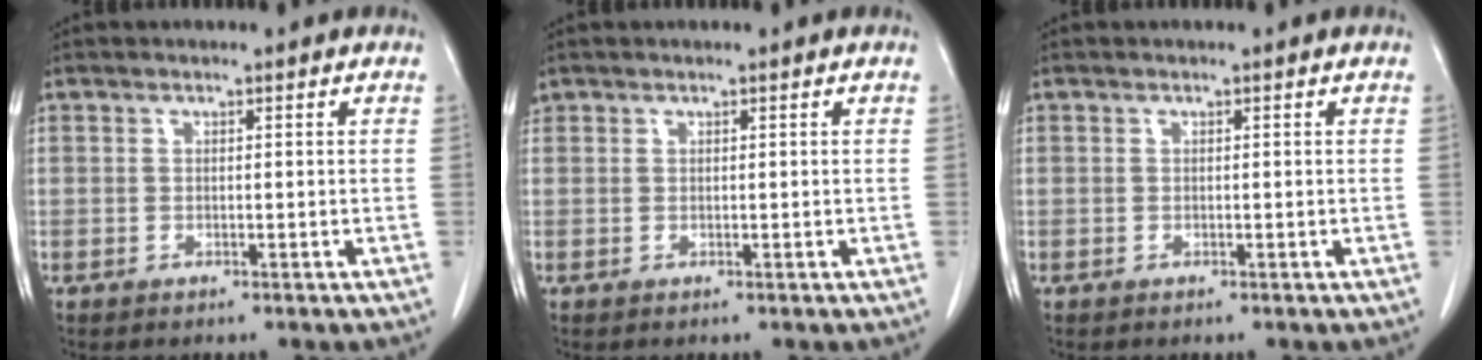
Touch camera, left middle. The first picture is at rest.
{"total": 0.6, "force": [0.5, 0.4, -0.2], "torque": [0.005, 0.012, 0.009]}
{"total": 0.0}